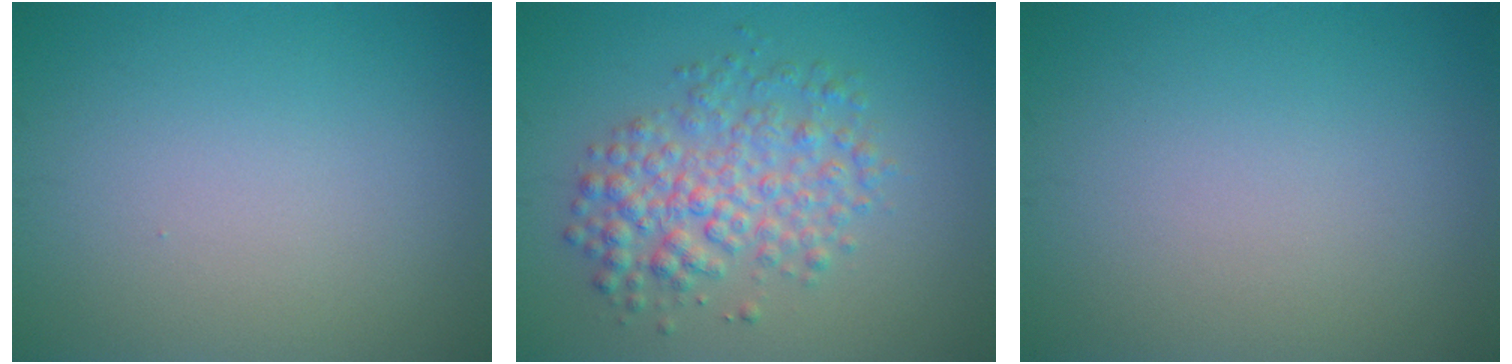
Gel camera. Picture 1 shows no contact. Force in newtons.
{"total": 4.8, "press": 4.8, "slide": 0.0}
{"total": 0.0}